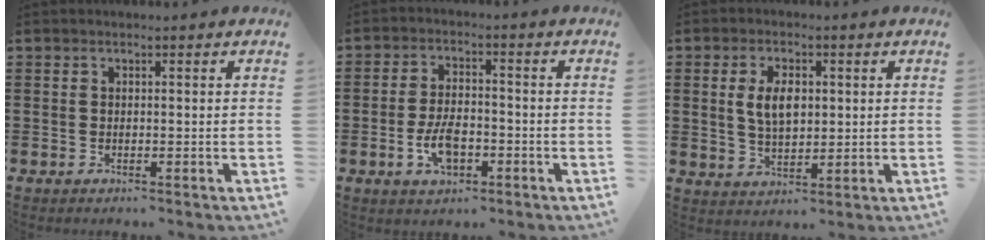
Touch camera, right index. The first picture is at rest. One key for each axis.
{"total": 6.0, "fx": -2.1, "fy": 3.1, "fz": 4.7, "tx": -0.105, "ty": 0.000, "tz": -0.042}
{"total": 5.4, "fx": 0.8, "fy": 2.9, "fz": 4.5, "tx": -0.085, "ty": 0.009, "tz": 0.010}